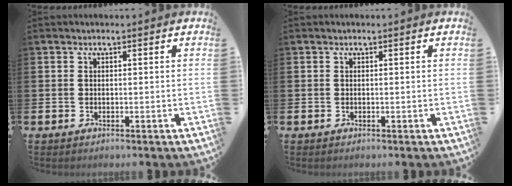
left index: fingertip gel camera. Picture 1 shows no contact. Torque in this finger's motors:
{"motor_torque": [-0.06, 0.02, 0.00, 0.00]}